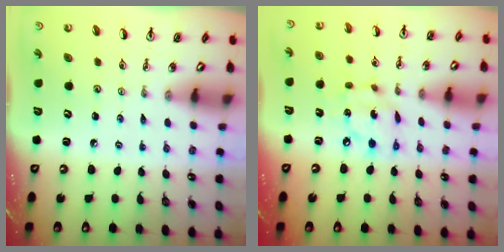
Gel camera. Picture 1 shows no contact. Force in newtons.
{"total": 8.5, "press": 8.4, "slide": 0.6}